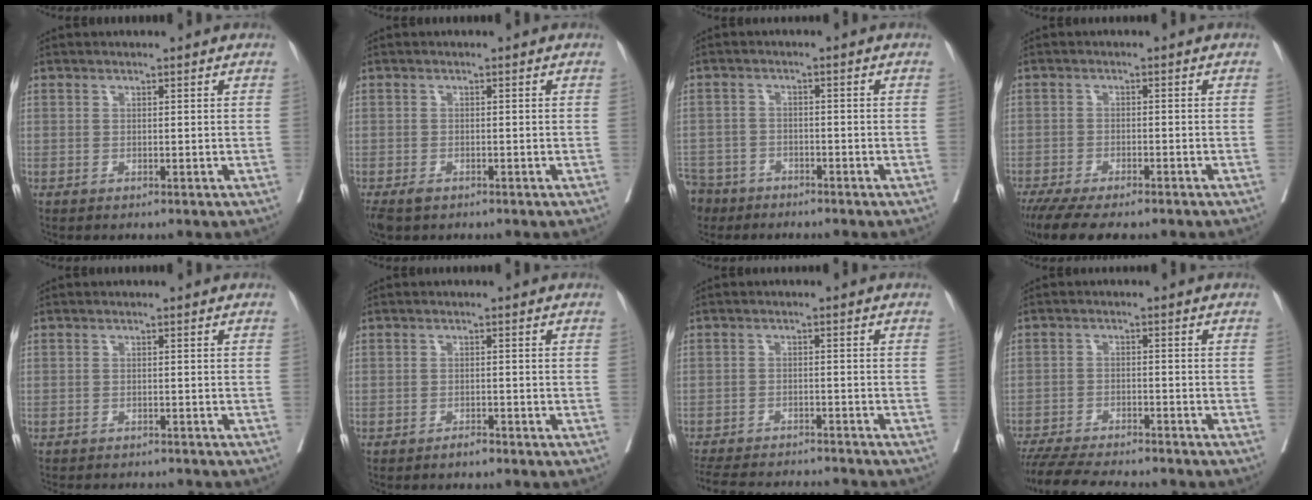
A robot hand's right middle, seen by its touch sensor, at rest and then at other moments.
{"total": 3.0, "force": [-2.1, 1.4, 1.6], "torque": [-0.032, -0.008, -0.033]}
{"total": 9.1, "force": [-7.0, 5.5, 1.9], "torque": [-0.064, -0.008, -0.122]}
{"total": 10.9, "force": [-8.8, 2.6, 5.9], "torque": [-0.087, -0.011, -0.130]}
{"total": 7.1, "force": [-6.6, 1.5, 2.0], "torque": [-0.021, -0.005, -0.085]}
{"total": 1.3, "force": [-1.1, 0.2, 0.5], "torque": [-0.010, 0.001, -0.017]}
{"total": 14.0, "force": [-13.3, 1.7, 4.3], "torque": [-0.081, -0.007, -0.187]}
{"total": 13.2, "force": [-11.8, 1.7, 5.6], "torque": [-0.086, -0.019, -0.174]}